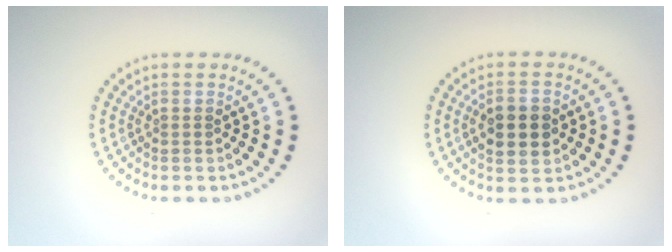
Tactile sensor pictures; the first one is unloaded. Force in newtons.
{"total": 3.7, "press": 3.7, "slide": 0.3}